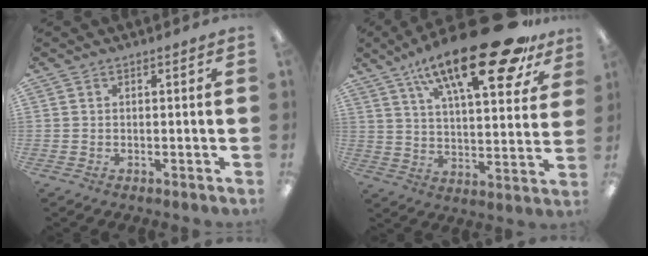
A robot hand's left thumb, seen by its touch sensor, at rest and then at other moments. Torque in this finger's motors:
{"motor_torque": [0.74, 0.89, 1.66, -1.11, 0.19]}